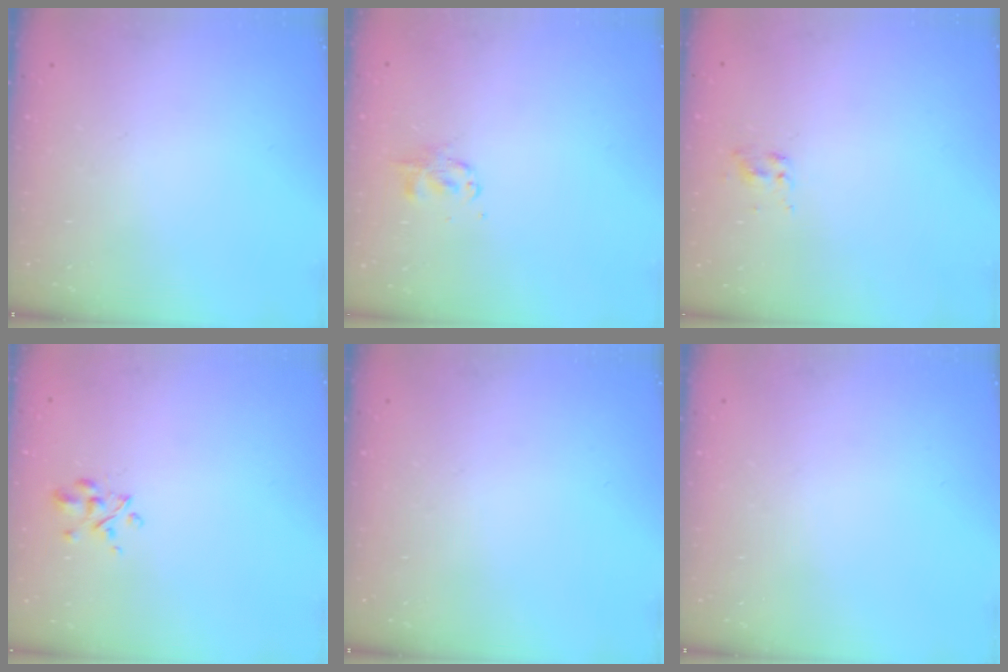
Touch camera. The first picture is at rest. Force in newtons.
{"total": 2.8, "press": 2.7, "slide": 0.4}
{"total": 2.0, "press": 1.9, "slide": 0.8}
{"total": 3.3, "press": 3.1, "slide": 1.2}
{"total": 0.0}
{"total": 0.0}